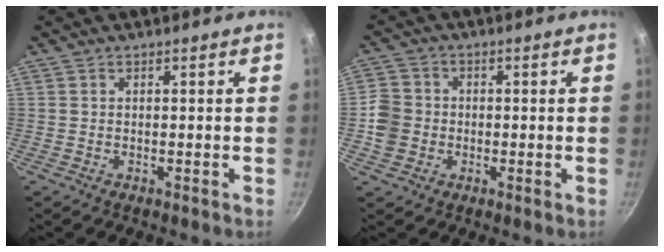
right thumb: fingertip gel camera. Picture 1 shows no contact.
{"total": 5.9, "force": [-1.1, 5.3, 2.2], "torque": [-0.022, 0.017, -0.030]}